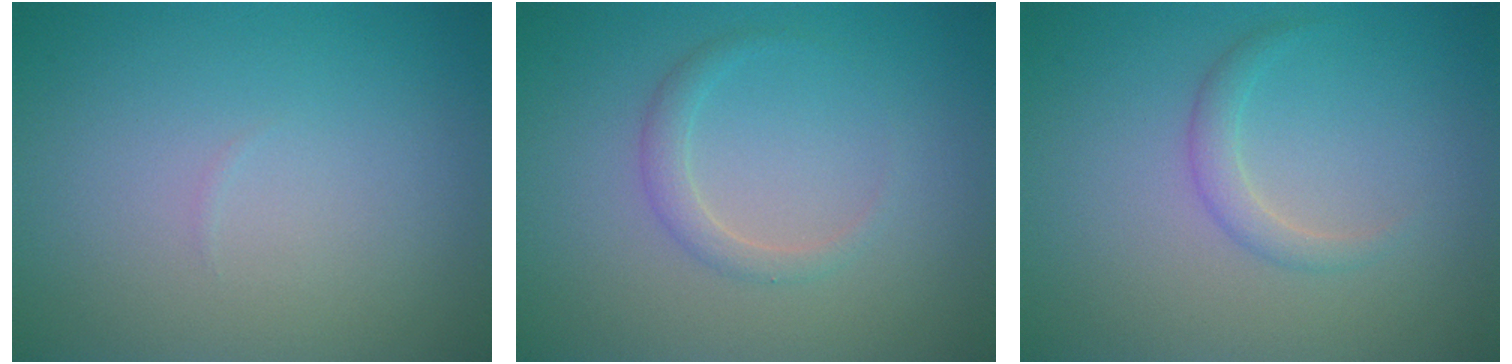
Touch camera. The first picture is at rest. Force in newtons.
{"total": 1.5, "press": 1.5, "slide": 0.1}
{"total": 1.4, "press": 1.4, "slide": 0.1}